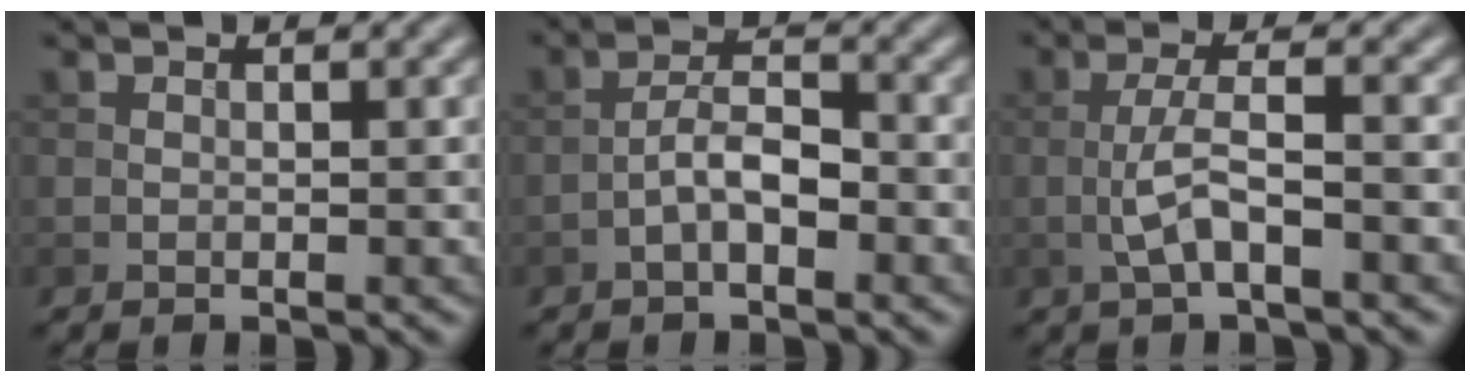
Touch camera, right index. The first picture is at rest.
{"total": 3.1, "force": [-1.4, 1.1, 2.5], "torque": [-0.046, 0.011, -0.032]}
{"total": 3.5, "force": [-1.1, 0.8, 3.2], "torque": [-0.066, 0.008, -0.027]}